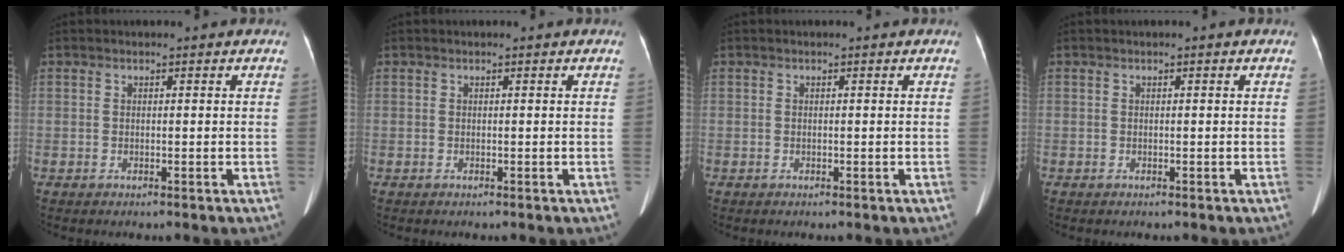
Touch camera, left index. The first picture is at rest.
{"total": 0.0}
{"total": 0.0}
{"total": 0.0}